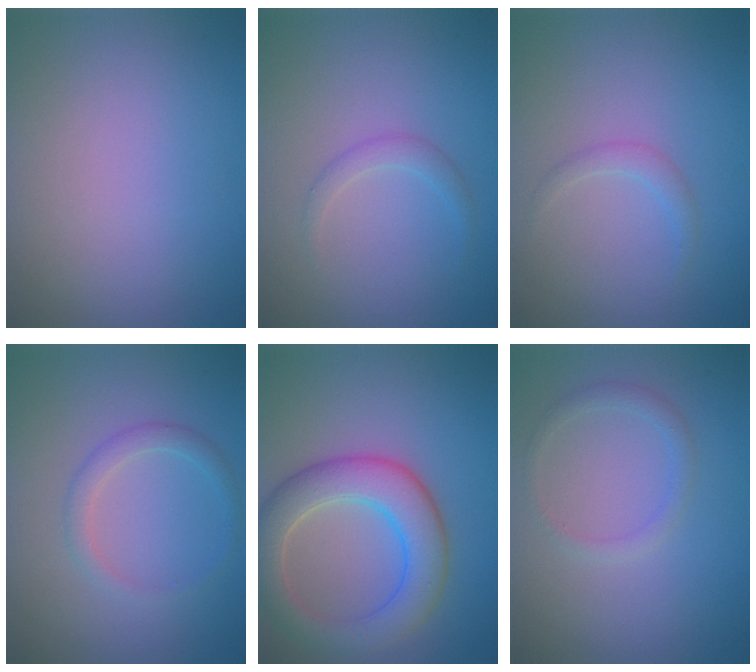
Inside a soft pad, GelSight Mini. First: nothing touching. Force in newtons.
{"total": 1.2, "press": 1.2, "slide": 0.0}
{"total": 1.1, "press": 1.1, "slide": 0.2}
{"total": 1.8, "press": 1.8, "slide": 0.2}
{"total": 6.3, "press": 6.3, "slide": 0.3}
{"total": 1.4, "press": 1.4, "slide": 0.1}